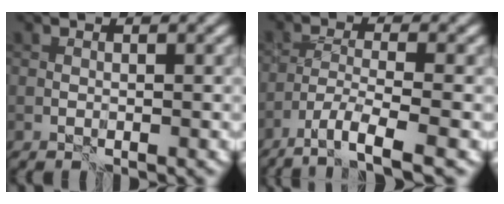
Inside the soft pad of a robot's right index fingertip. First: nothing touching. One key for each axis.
{"total": 5.7, "fx": -3.7, "fy": 1.5, "fz": 4.1, "tx": -0.075, "ty": -0.010, "tz": -0.069}